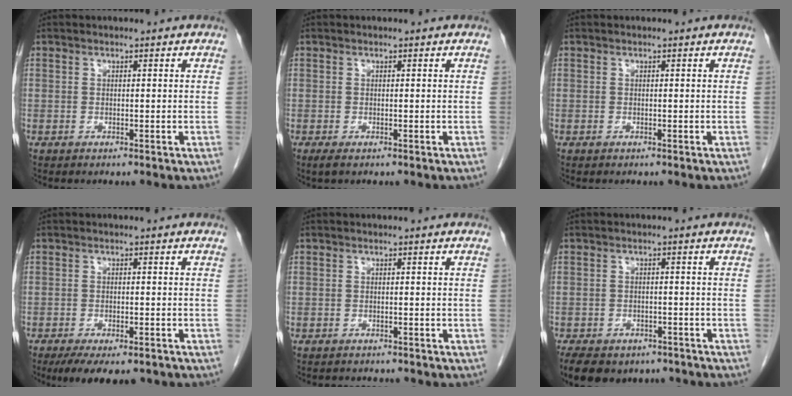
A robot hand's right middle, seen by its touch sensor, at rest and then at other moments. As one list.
[{"total": 0.9, "force": [-0.5, 0.1, 0.7], "torque": [-0.016, -0.005, -0.006]}, {"total": 0.0}, {"total": 8.4, "force": [-6.3, 2.7, 4.9], "torque": [-0.067, -0.011, -0.092]}, {"total": 1.9, "force": [-1.9, 0.3, 0.1], "torque": [-0.004, -0.007, -0.025]}, {"total": 12.2, "force": [-9.0, 6.6, 4.9], "torque": [-0.110, -0.008, -0.116]}]